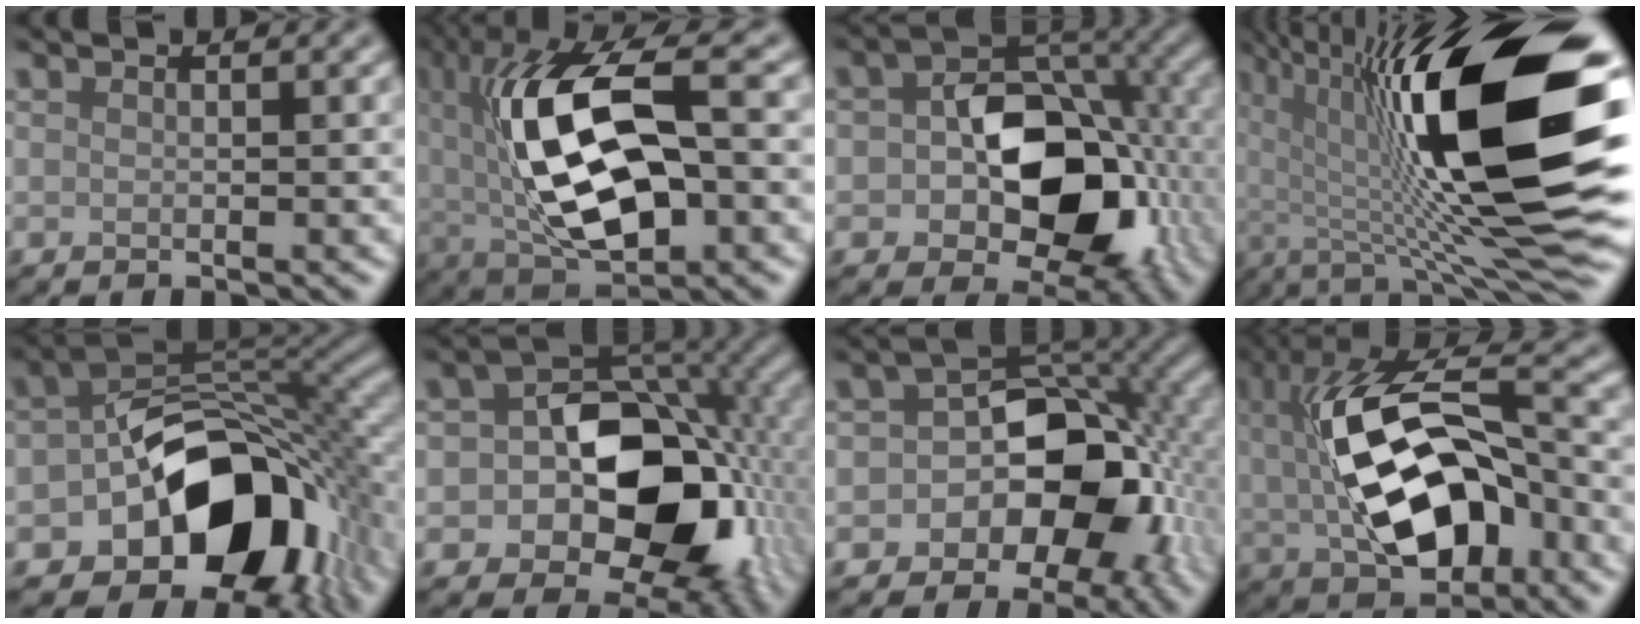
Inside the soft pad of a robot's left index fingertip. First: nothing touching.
{"total": 13.1, "force": [1.3, 5.8, 11.6], "torque": [-0.219, 0.007, 0.022]}
{"total": 10.7, "force": [-1.7, 7.2, 7.8], "torque": [-0.108, 0.002, -0.031]}
{"total": 17.7, "force": [1.7, 4.5, 17.0], "torque": [-0.263, 0.007, 0.023]}
{"total": 13.4, "force": [-4.4, 8.7, 9.1], "torque": [-0.135, -0.007, -0.076]}
{"total": 13.4, "force": [-2.1, 9.4, 9.3], "torque": [-0.129, -0.003, -0.036]}
{"total": 10.6, "force": [-2.8, 7.5, 6.9], "torque": [-0.083, -0.003, -0.048]}
{"total": 12.7, "force": [0.1, 6.6, 10.9], "torque": [-0.195, 0.002, 0.006]}